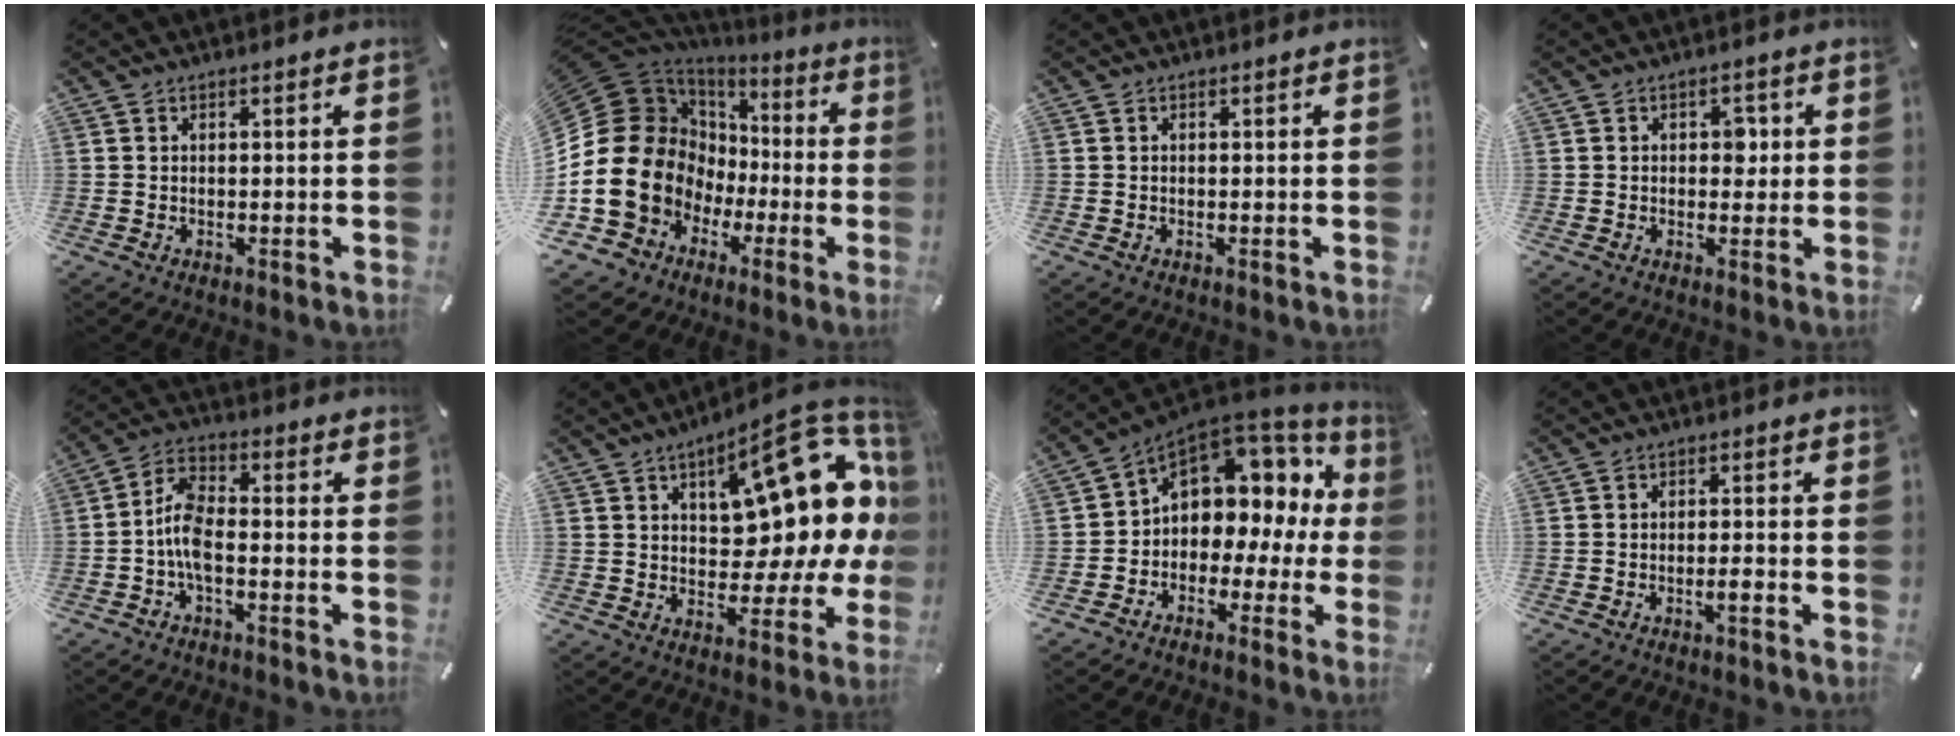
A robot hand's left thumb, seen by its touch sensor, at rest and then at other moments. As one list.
[{"total": 23.9, "force": [-1.4, 19.6, 13.5], "torque": [-0.288, -0.021, 0.011]}, {"total": 0.0}, {"total": 3.5, "force": [0.2, 2.5, 2.5], "torque": [-0.017, -0.004, -0.007]}, {"total": 7.3, "force": [-2.5, 3.5, 5.9], "torque": [-0.131, 0.004, -0.049]}, {"total": 18.9, "force": [7.7, 9.5, 14.4], "torque": [-0.174, -0.061, 0.129]}, {"total": 8.4, "force": [3.1, 6.8, 3.9], "torque": [-0.071, -0.029, 0.057]}, {"total": 2.5, "force": [-1.2, 0.5, 2.2], "torque": [-0.036, 0.004, -0.022]}]